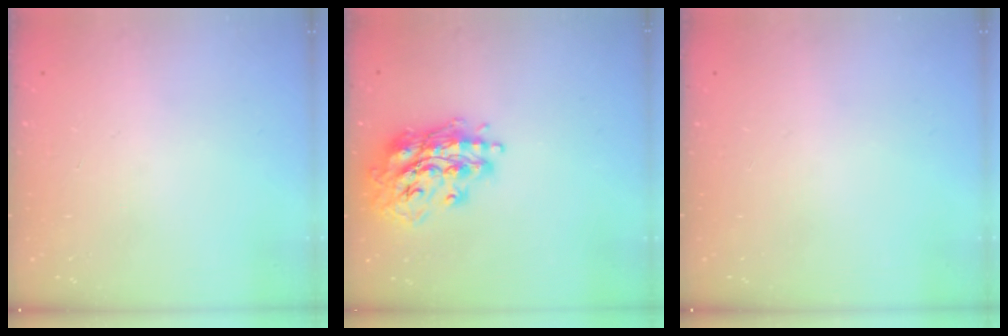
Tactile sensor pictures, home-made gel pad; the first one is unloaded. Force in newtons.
{"total": 17.4, "press": 17.4, "slide": 1.4}
{"total": 0.0}